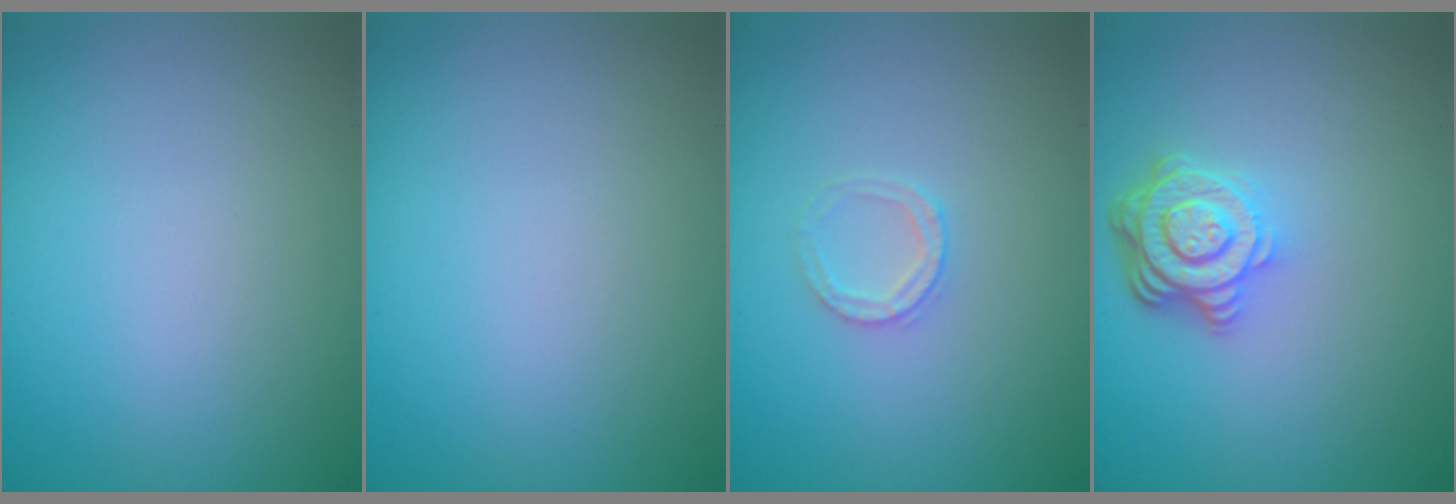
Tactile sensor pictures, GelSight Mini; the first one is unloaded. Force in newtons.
{"total": 0.0}
{"total": 1.4, "press": 1.3, "slide": 0.2}
{"total": 4.5, "press": 3.3, "slide": 3.1}